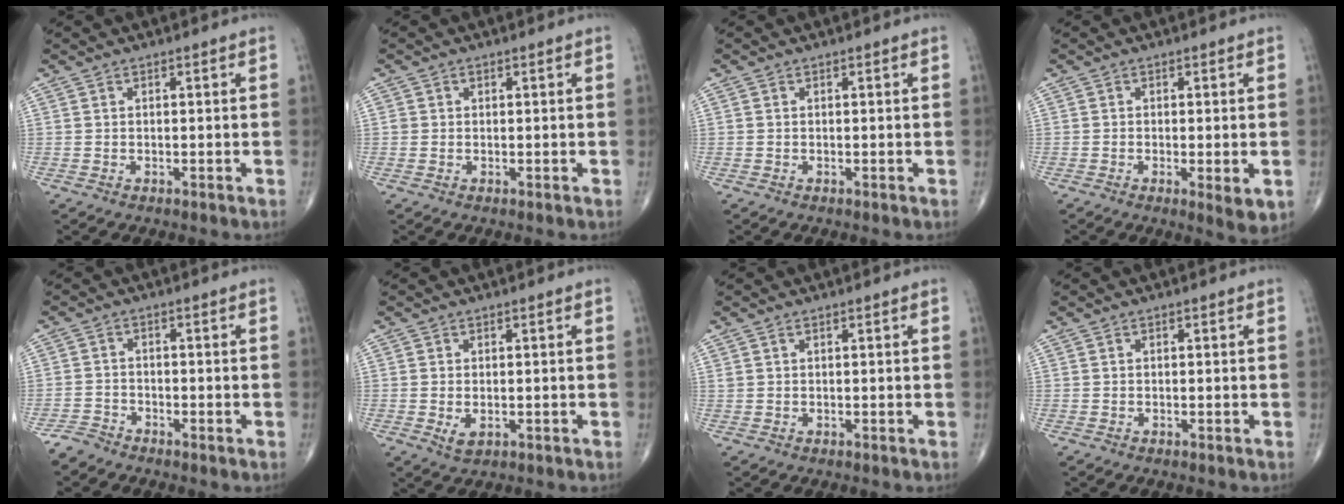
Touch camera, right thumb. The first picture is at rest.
{"total": 0.8, "force": [0.2, 0.8, 0.1], "torque": [0.005, 0.002, 0.002]}
{"total": 0.0}
{"total": 4.2, "force": [-1.0, 1.1, 3.9], "torque": [-0.064, -0.013, -0.017]}
{"total": 2.6, "force": [-2.4, 0.8, 0.0], "torque": [0.002, -0.003, -0.054]}
{"total": 2.5, "force": [-0.4, 1.6, 1.9], "torque": [-0.032, -0.005, -0.001]}
{"total": 0.6, "force": [0.5, 0.3, 0.4], "torque": [-0.007, 0.007, 0.011]}
{"total": 0.0}